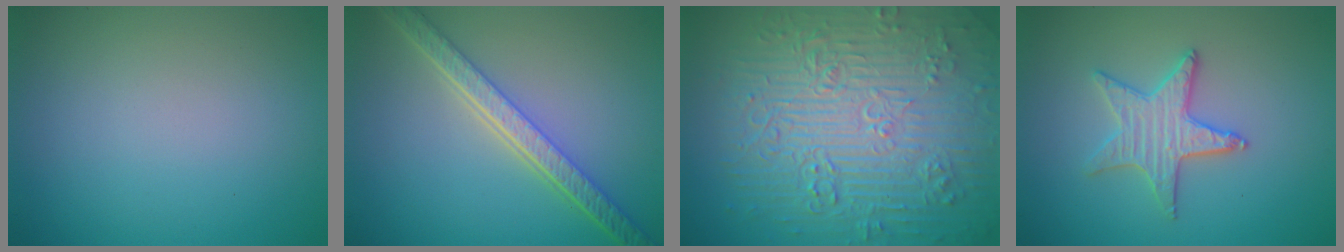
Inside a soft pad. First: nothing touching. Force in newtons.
{"total": 5.8, "press": 4.5, "slide": 3.6}
{"total": 12.0, "press": 7.9, "slide": 9.0}
{"total": 3.2, "press": 3.1, "slide": 0.3}